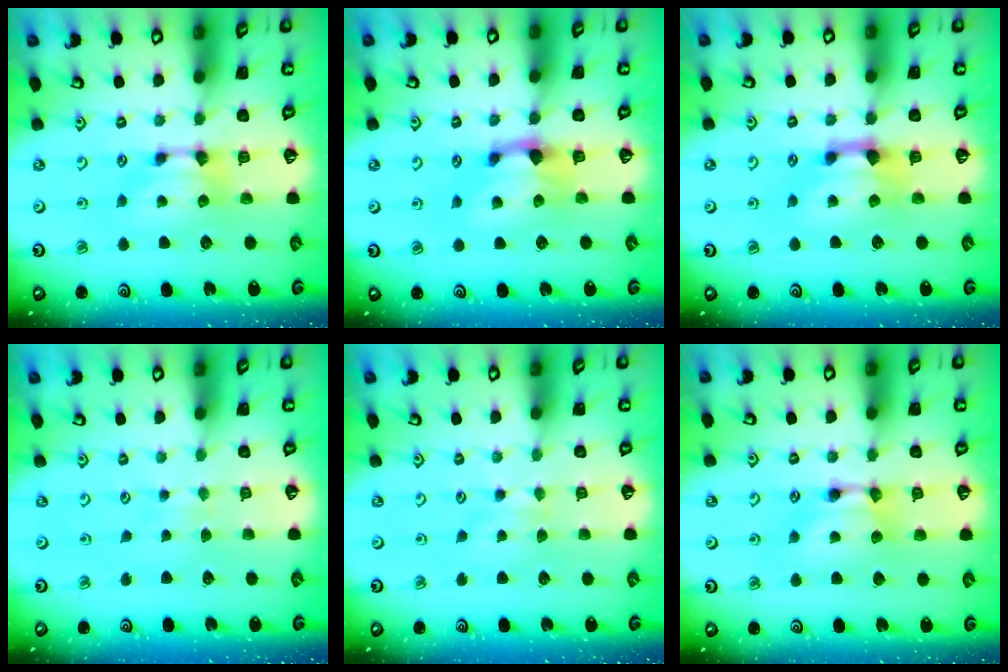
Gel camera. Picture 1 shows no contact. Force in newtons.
{"total": 1.4, "press": 0.9, "slide": 1.1}
{"total": 1.5, "press": 0.5, "slide": 1.4}
{"total": 2.9, "press": 2.9, "slide": 0.4}
{"total": 2.4, "press": 2.3, "slide": 0.5}
{"total": 1.6, "press": 1.6, "slide": 0.2}